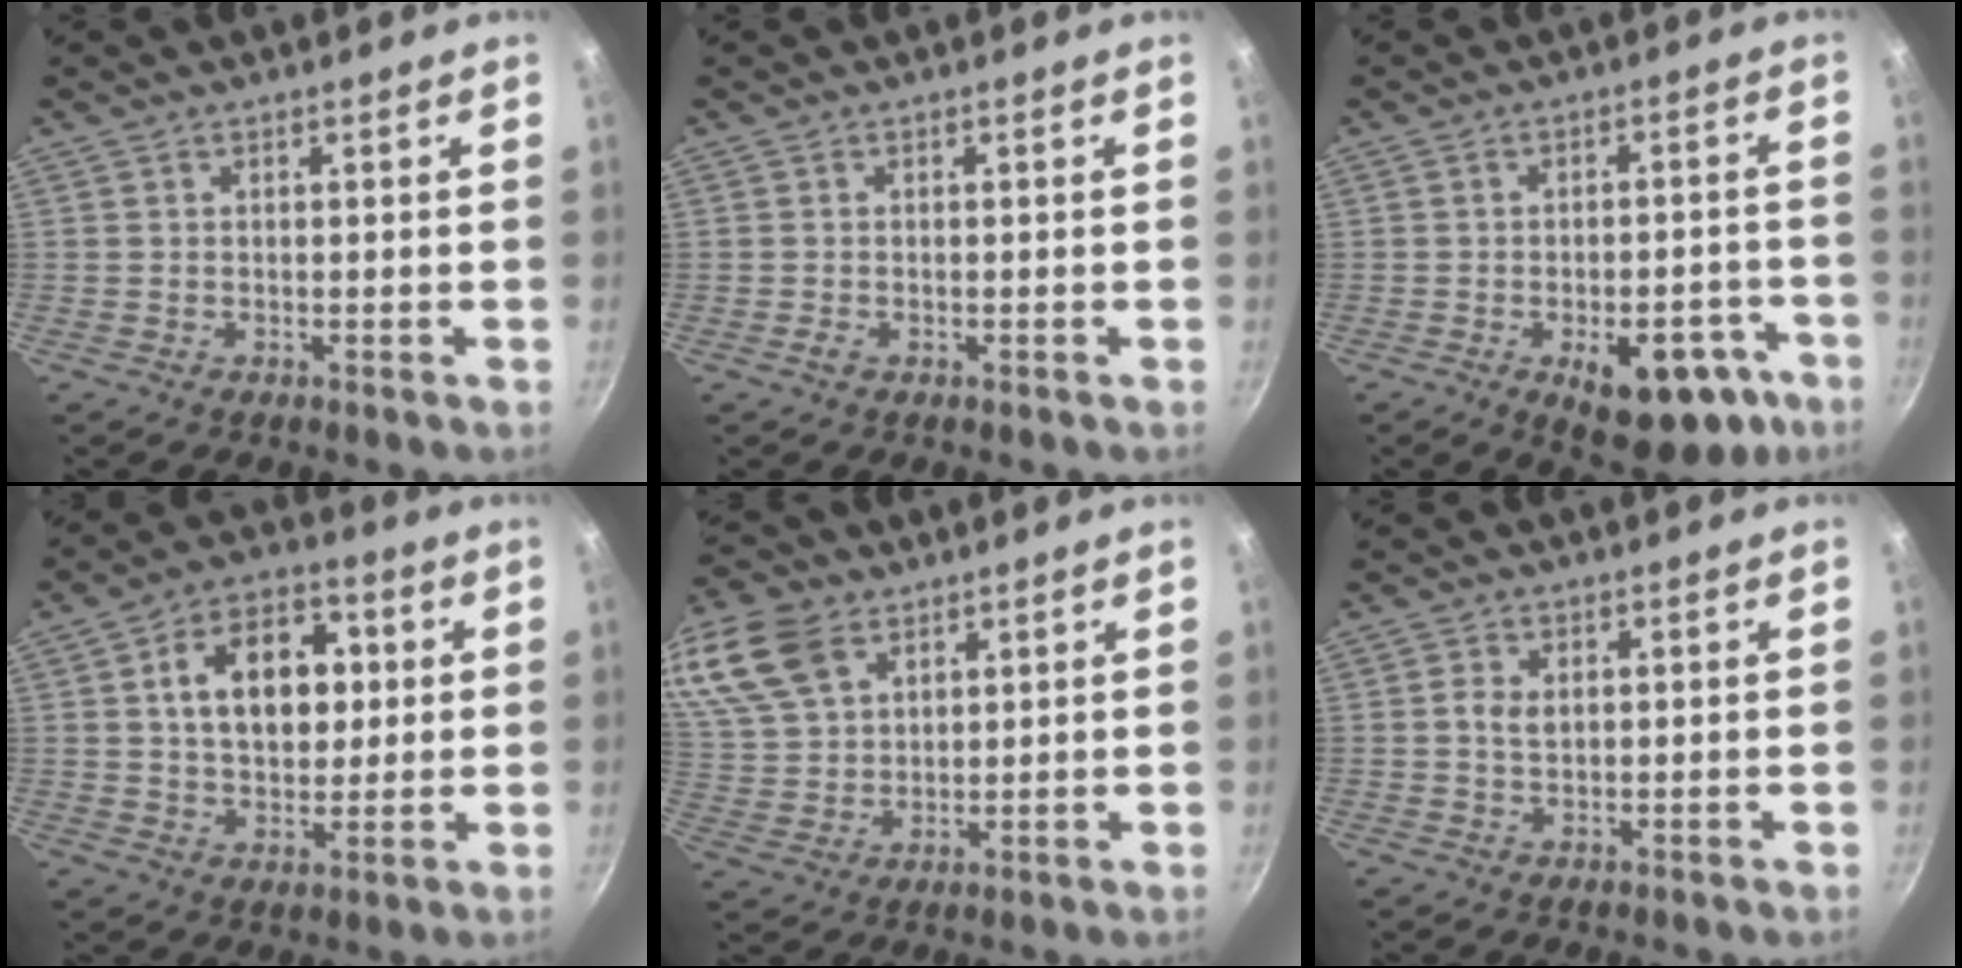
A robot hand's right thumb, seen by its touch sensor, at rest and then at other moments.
{"total": 1.0, "force": [-0.5, 0.6, 0.6], "torque": [-0.010, -0.001, -0.009]}
{"total": 15.3, "force": [-6.9, 8.0, 11.1], "torque": [-0.096, 0.030, -0.077]}
{"total": 14.1, "force": [2.5, 9.5, 10.0], "torque": [-0.118, 0.011, 0.032]}
{"total": 15.9, "force": [8.4, 10.4, 8.6], "torque": [-0.180, -0.003, 0.170]}
{"total": 2.6, "force": [0.3, 1.8, 1.9], "torque": [-0.031, 0.003, 0.005]}